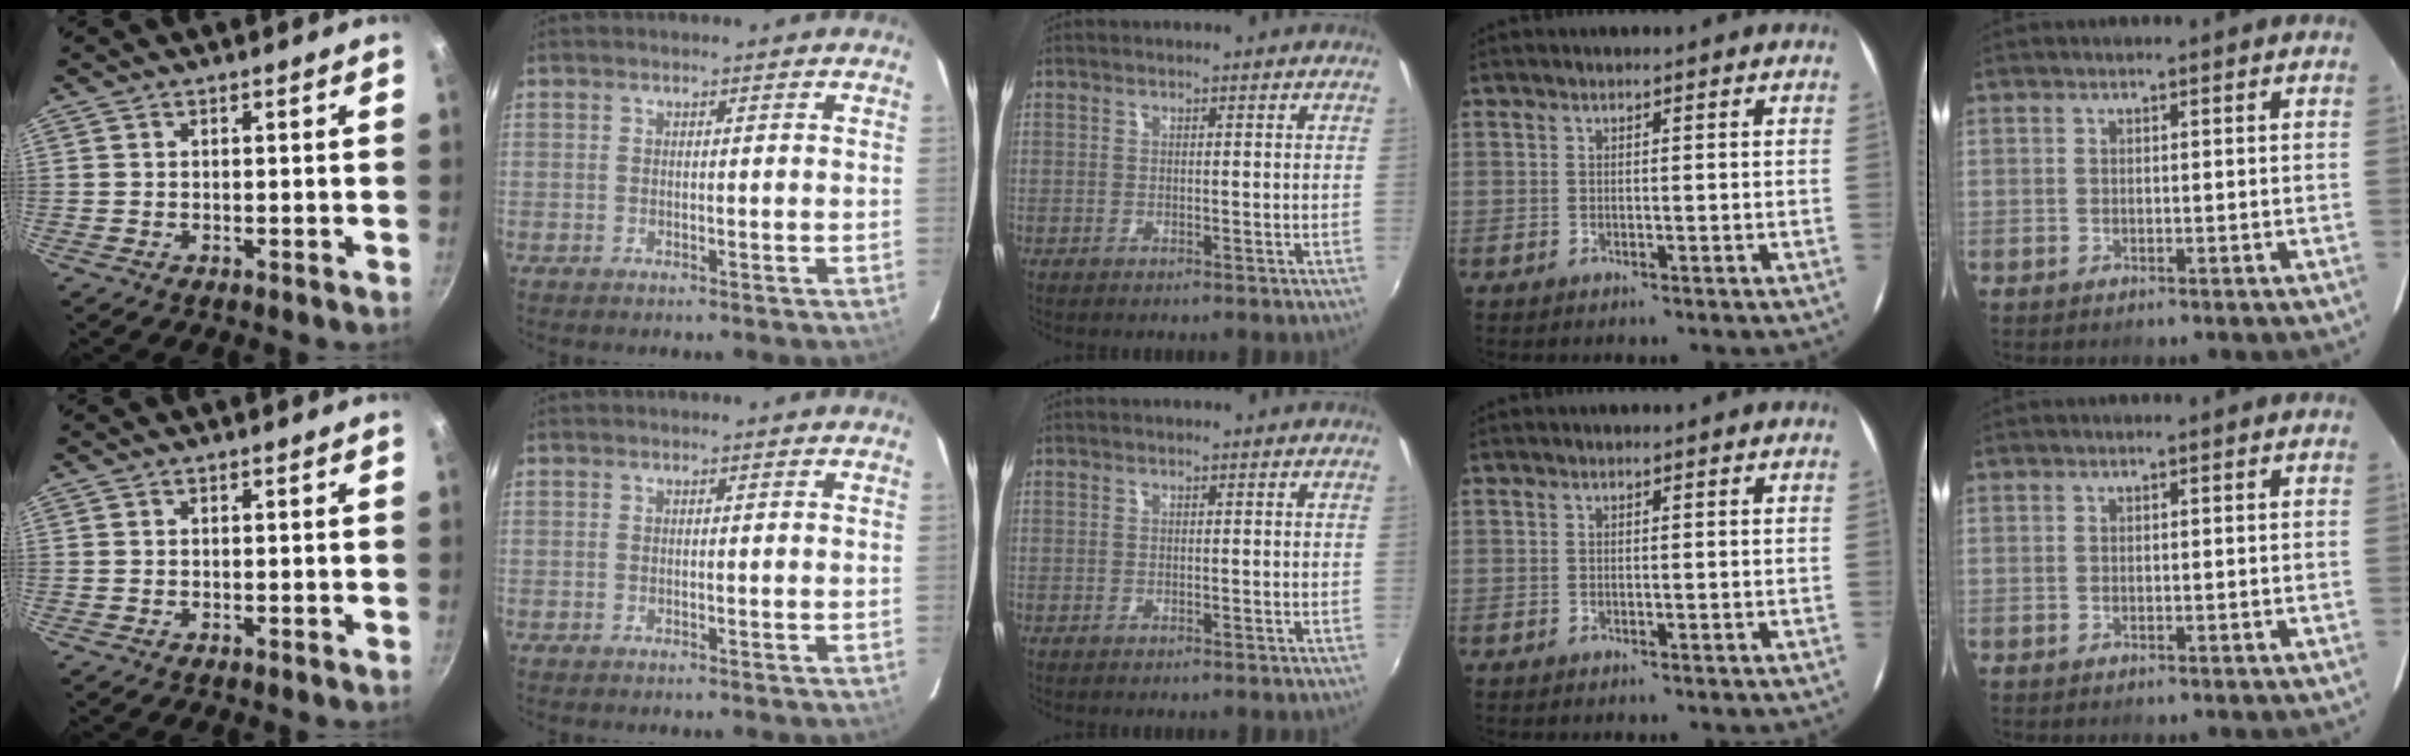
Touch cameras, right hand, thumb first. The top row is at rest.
{}